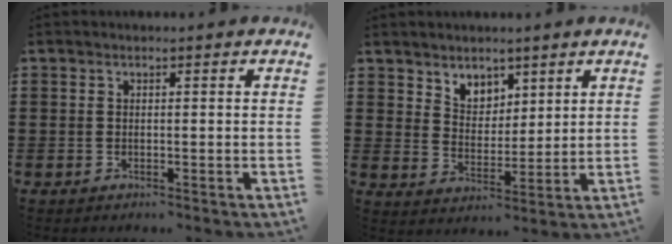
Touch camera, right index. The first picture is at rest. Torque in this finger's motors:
{"motor_torque": [0.42, 0.45, 0.12, 0.01]}